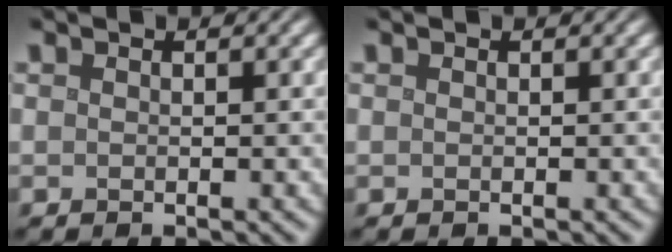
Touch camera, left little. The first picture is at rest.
{"total": 0.0}